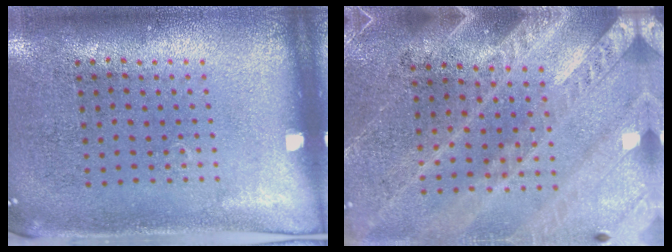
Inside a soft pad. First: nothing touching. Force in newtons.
{"total": 3.0, "press": 2.7, "slide": 1.3}